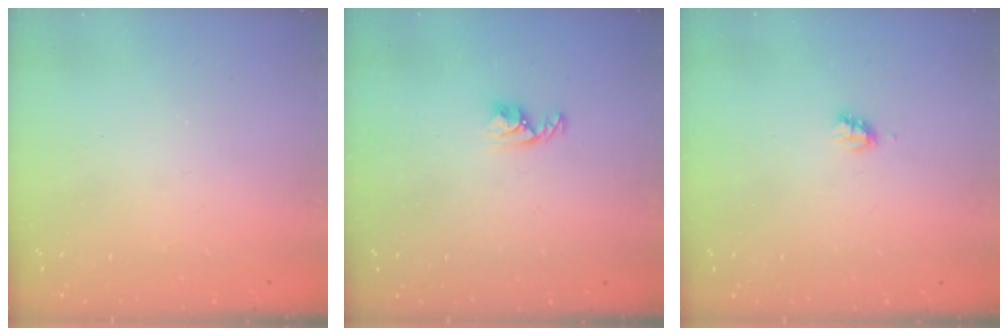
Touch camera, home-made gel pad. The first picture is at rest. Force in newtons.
{"total": 4.3, "press": 4.2, "slide": 0.8}
{"total": 2.2, "press": 2.2, "slide": 0.3}